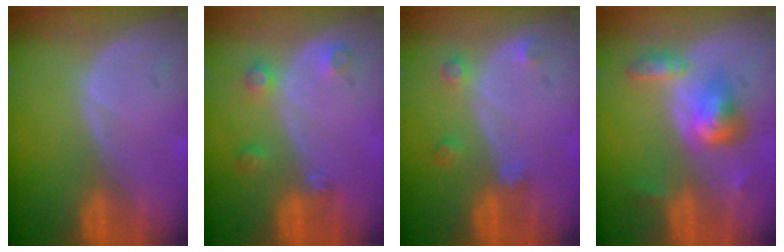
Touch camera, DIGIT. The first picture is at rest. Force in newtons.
{"total": 3.4, "press": 3.0, "slide": 1.5}
{"total": 2.6, "press": 2.6, "slide": 0.5}
{"total": 6.2, "press": 5.5, "slide": 2.8}